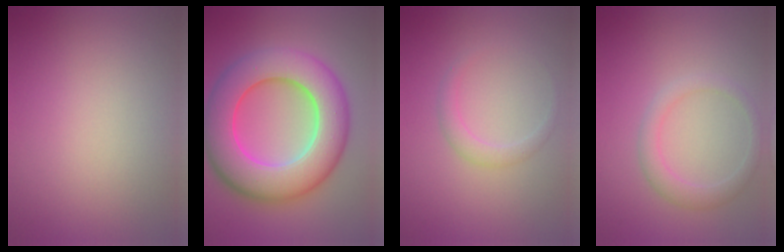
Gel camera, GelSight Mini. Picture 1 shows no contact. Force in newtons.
{"total": 11.8, "press": 11.8, "slide": 0.2}
{"total": 1.5, "press": 1.5, "slide": 0.1}
{"total": 2.2, "press": 2.1, "slide": 0.1}